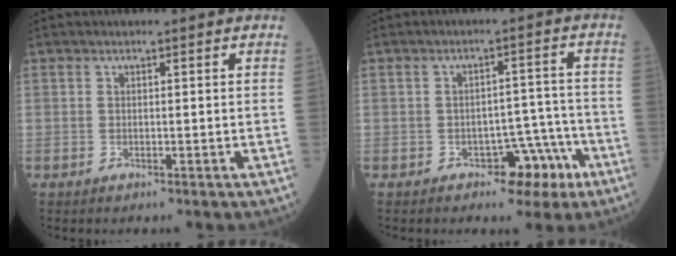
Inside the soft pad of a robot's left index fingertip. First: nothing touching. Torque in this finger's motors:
{"motor_torque": [-0.03, 0.10, 0.04, 0.00]}